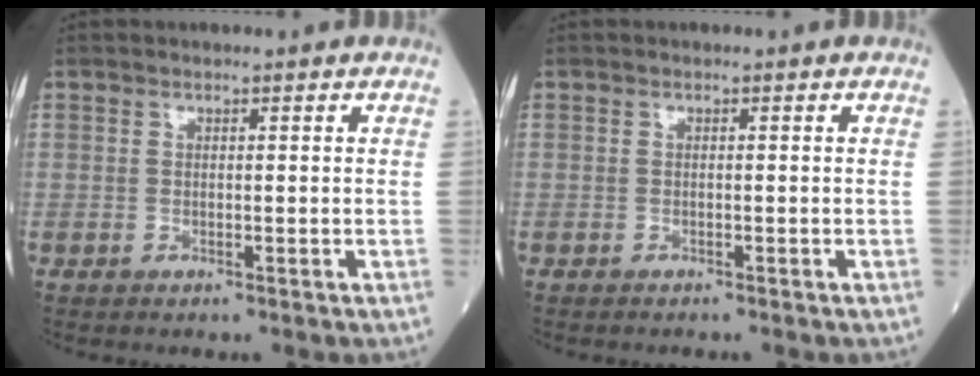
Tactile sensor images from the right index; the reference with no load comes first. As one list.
[{"total": 1.1, "force": [-1.0, 0.1, 0.4], "torque": [-0.007, -0.002, -0.014]}]